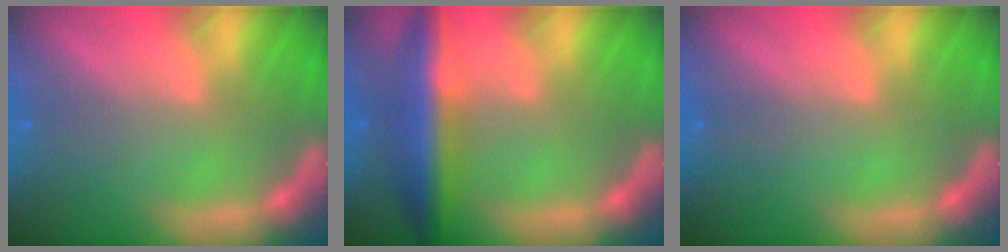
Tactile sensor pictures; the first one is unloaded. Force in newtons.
{"total": 7.0}
{"total": 0.0}